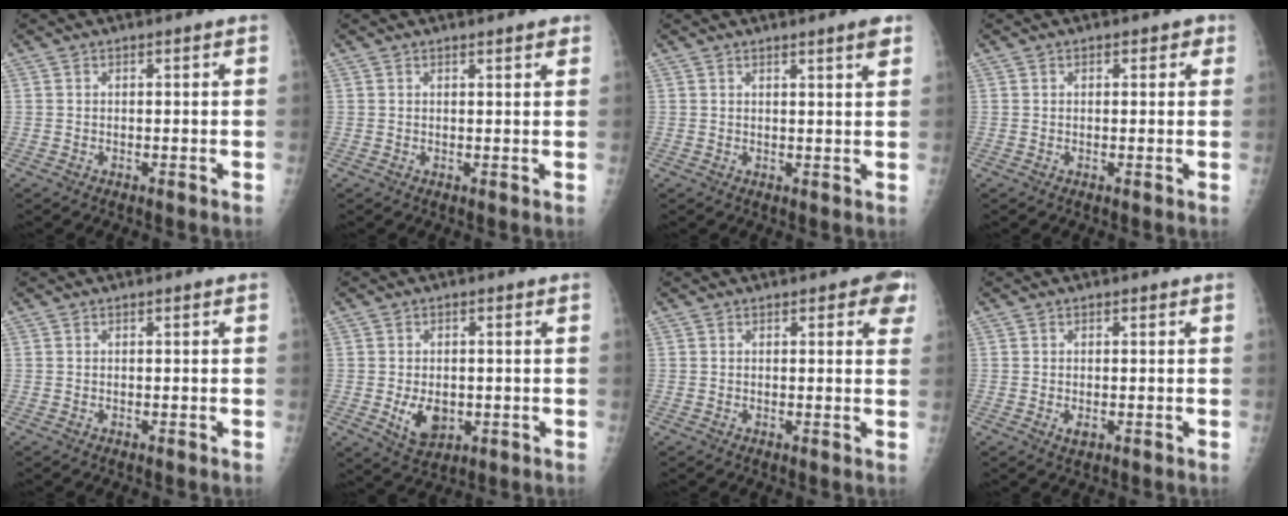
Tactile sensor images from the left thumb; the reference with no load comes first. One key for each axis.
{"total": 1.7, "fx": 1.3, "fy": 0.4, "fz": 1.0, "tx": -0.010, "ty": -0.003, "tz": 0.016}
{"total": 2.8, "fx": 2.0, "fy": 0.0, "fz": 2.0, "tx": -0.027, "ty": -0.012, "tz": 0.027}
{"total": 1.7, "fx": 0.9, "fy": 1.3, "fz": 0.8, "tx": 0.010, "ty": 0.001, "tz": 0.004}
{"total": 0.0}
{"total": 6.2, "fx": -1.0, "fy": 4.4, "fz": 4.3, "tx": -0.055, "ty": -0.007, "tz": -0.005}
{"total": 4.2, "fx": 2.2, "fy": 1.9, "fz": 3.0, "tx": -0.006, "ty": -0.004, "tz": 0.015}
{"total": 1.6, "fx": -0.3, "fy": 1.0, "fz": 1.2, "tx": -0.015, "ty": -0.002, "tz": -0.004}